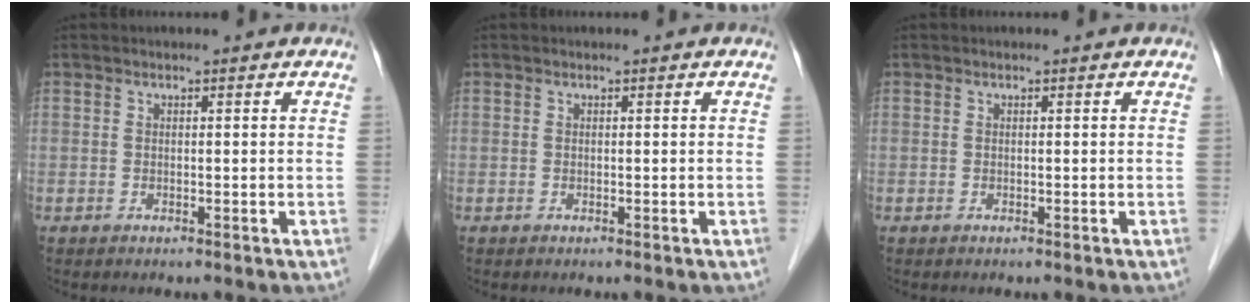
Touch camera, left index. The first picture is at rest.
{"total": 0.0}
{"total": 0.0}